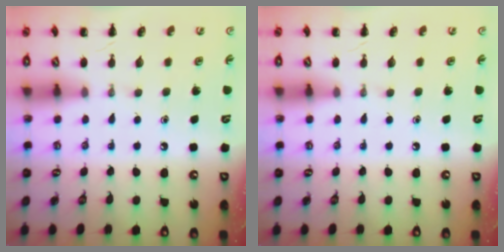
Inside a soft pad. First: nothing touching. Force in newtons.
{"total": 0.0}